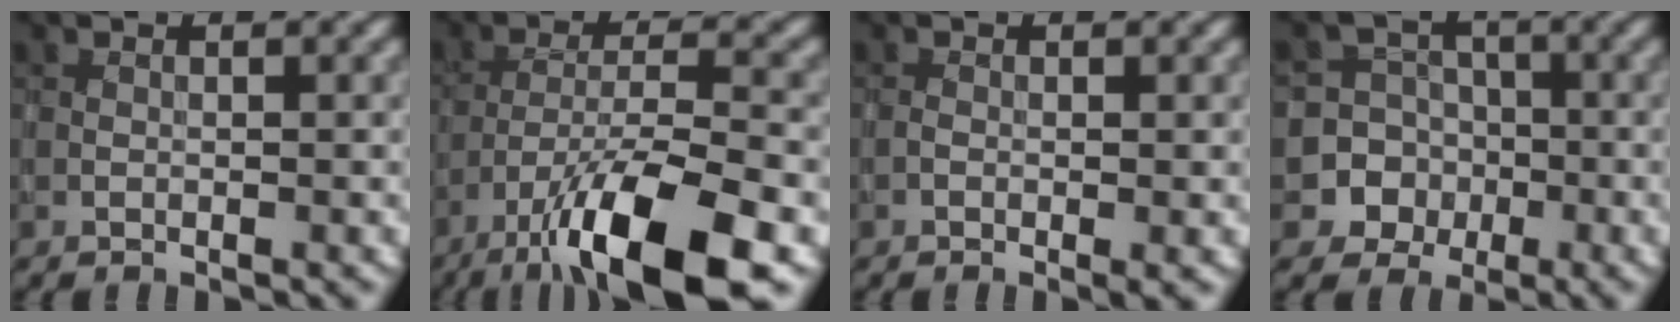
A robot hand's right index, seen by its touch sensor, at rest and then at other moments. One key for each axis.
{"total": 11.9, "fx": -7.2, "fy": 3.4, "fz": 8.8, "tx": -0.162, "ty": -0.008, "tz": -0.128}
{"total": 1.1, "fx": -0.4, "fy": 0.3, "fz": 1.0, "tx": -0.020, "ty": -0.003, "tz": -0.008}
{"total": 8.9, "fx": -3.0, "fy": 8.3, "fz": 0.5, "tx": -0.009, "ty": -0.006, "tz": -0.065}